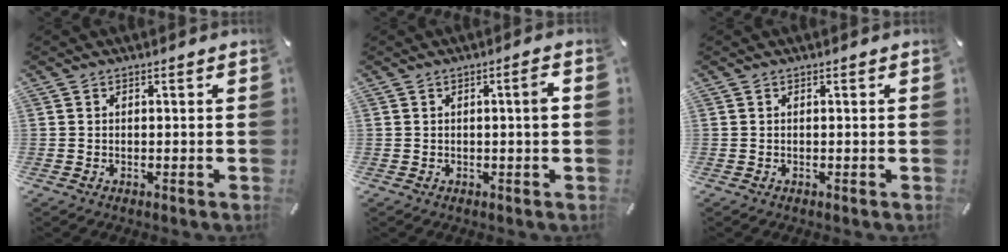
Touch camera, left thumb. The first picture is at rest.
{"total": 3.1, "force": [0.0, 0.2, 3.1], "torque": [-0.048, -0.003, -0.004]}
{"total": 0.0}